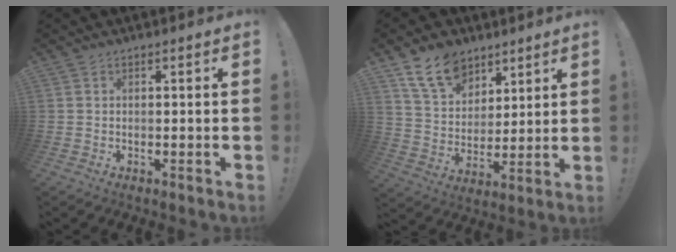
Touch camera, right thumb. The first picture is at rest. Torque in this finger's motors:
{"motor_torque": [1.40, 1.41, 0.10, 0.10, 0.00]}